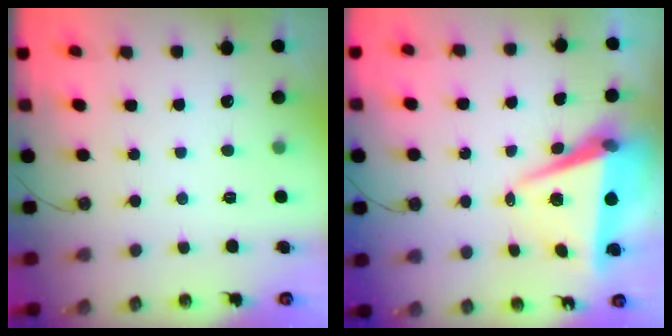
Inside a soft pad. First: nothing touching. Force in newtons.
{"total": 8.4, "press": 7.4, "slide": 4.1}